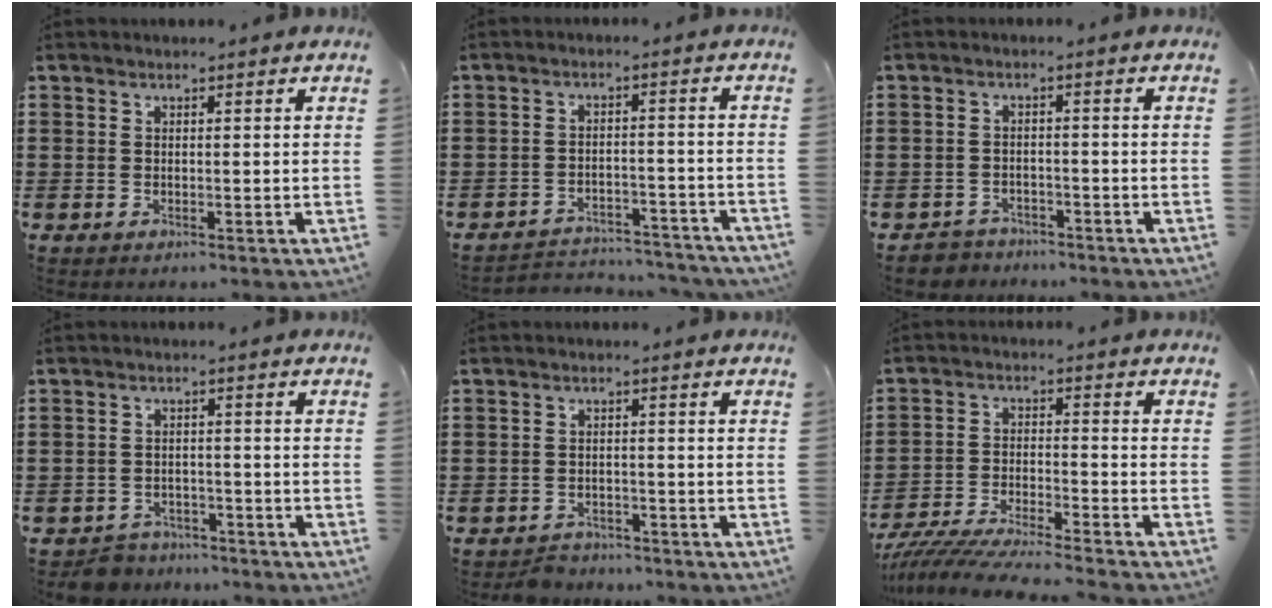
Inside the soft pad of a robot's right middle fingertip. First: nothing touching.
{"total": 3.7, "force": [-3.6, 0.5, 0.5], "torque": [-0.014, 0.004, -0.076]}
{"total": 2.4, "force": [-2.3, 0.6, -0.2], "torque": [-0.006, -0.001, -0.051]}
{"total": 3.6, "force": [-3.5, 0.8, 0.0], "torque": [-0.009, 0.002, -0.074]}
{"total": 2.1, "force": [-2.0, 0.5, -0.1], "torque": [-0.007, -0.002, -0.045]}
{"total": 6.7, "force": [-6.4, -0.3, 1.8], "torque": [-0.043, -0.013, -0.127]}